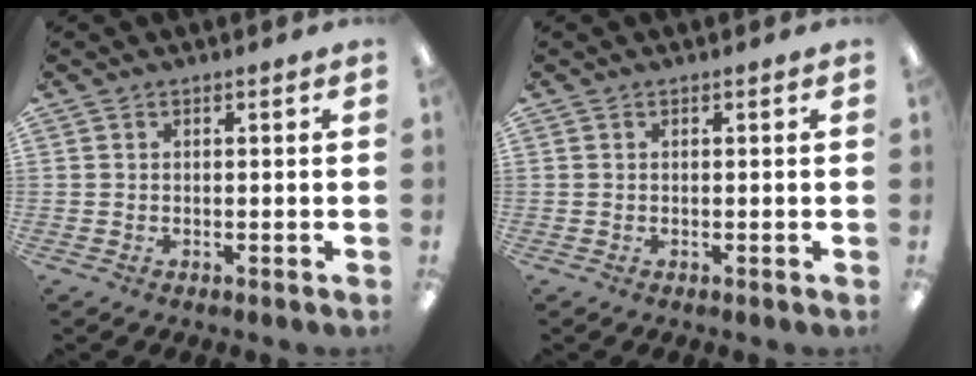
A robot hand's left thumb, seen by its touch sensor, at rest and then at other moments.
{"total": 0.0}